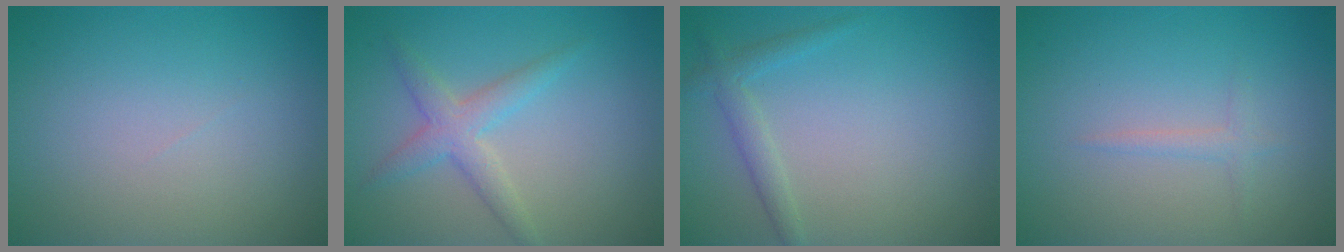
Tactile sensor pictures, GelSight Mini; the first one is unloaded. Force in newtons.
{"total": 2.8, "press": 2.8, "slide": 0.0}
{"total": 1.8, "press": 1.8, "slide": 0.0}
{"total": 1.3, "press": 1.3, "slide": 0.0}